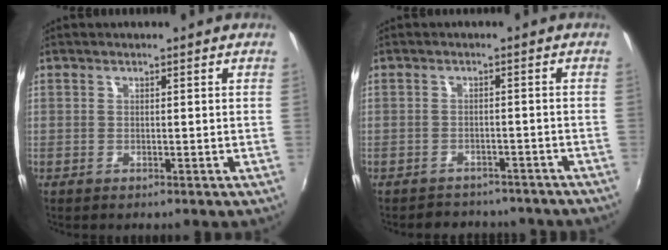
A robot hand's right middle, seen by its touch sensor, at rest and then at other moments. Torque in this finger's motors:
{"motor_torque": [0.08, -0.09, 0.02, 0.01]}